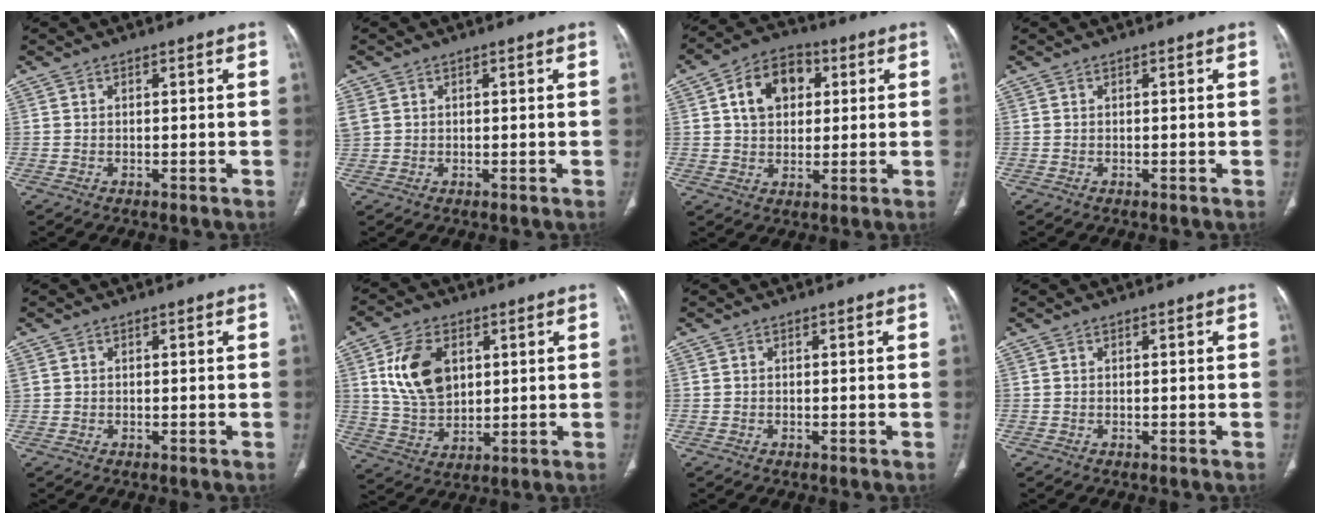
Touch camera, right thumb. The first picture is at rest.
{"total": 4.6, "force": [0.9, 3.8, 2.5], "torque": [-0.085, 0.013, 0.031]}
{"total": 11.0, "force": [3.0, 8.0, 7.0], "torque": [-0.087, 0.005, 0.042]}
{"total": 0.0}
{"total": 1.4, "force": [0.3, 1.2, 0.8], "torque": [-0.030, 0.016, 0.016]}
{"total": 12.6, "force": [3.6, 8.4, 8.7], "torque": [-0.142, -0.013, 0.075]}
{"total": 0.0}
{"total": 0.0}